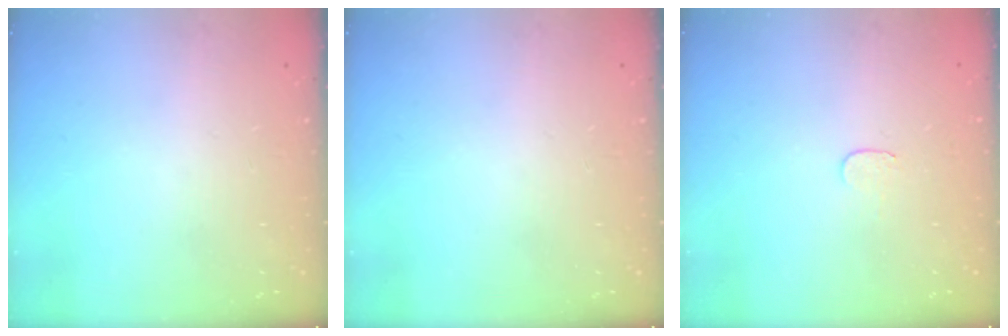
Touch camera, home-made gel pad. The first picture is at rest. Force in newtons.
{"total": 0.0}
{"total": 3.8, "press": 3.8, "slide": 0.4}